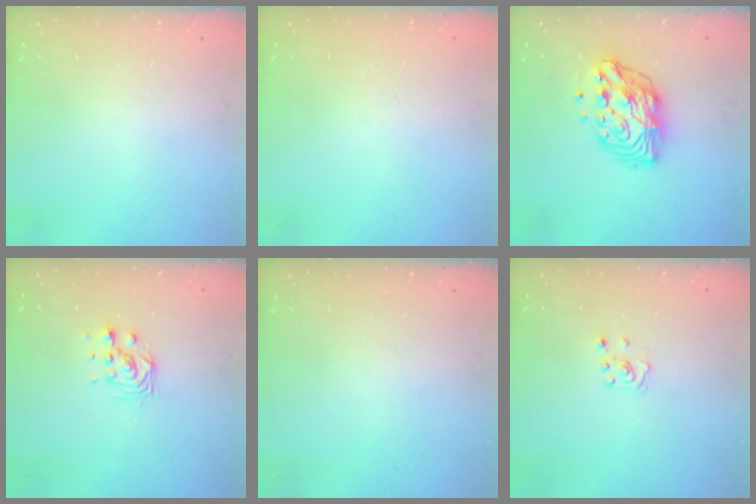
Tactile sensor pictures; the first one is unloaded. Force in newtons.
{"total": 0.0}
{"total": 12.6, "press": 12.6, "slide": 1.1}
{"total": 5.5, "press": 5.4, "slide": 0.7}
{"total": 0.0}
{"total": 2.8, "press": 2.8, "slide": 0.3}